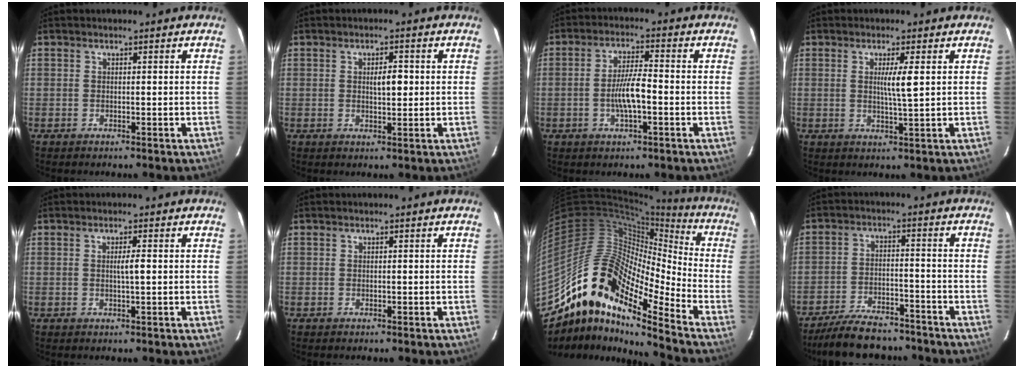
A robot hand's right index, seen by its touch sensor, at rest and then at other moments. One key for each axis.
{"total": 3.0, "fx": 0.4, "fy": 1.0, "fz": 2.8, "tx": -0.045, "ty": 0.002, "tz": 0.007}
{"total": 5.9, "fx": -1.3, "fy": 1.0, "fz": 5.7, "tx": -0.114, "ty": 0.005, "tz": -0.025}
{"total": 3.8, "fx": 0.8, "fy": -0.4, "fz": 3.7, "tx": -0.067, "ty": -0.006, "tz": 0.013}
{"total": 1.9, "fx": 0.1, "fy": -0.1, "fz": 1.9, "tx": -0.033, "ty": 0.000, "tz": 0.001}
{"total": 0.0}
{"total": 19.3, "fx": -13.3, "fy": 4.4, "fz": 13.4, "tx": -0.263, "ty": 0.032, "tz": -0.239}
{"total": 11.8, "fx": -10.5, "fy": 3.2, "fz": 4.4, "tx": -0.076, "ty": 0.003, "tz": -0.164}